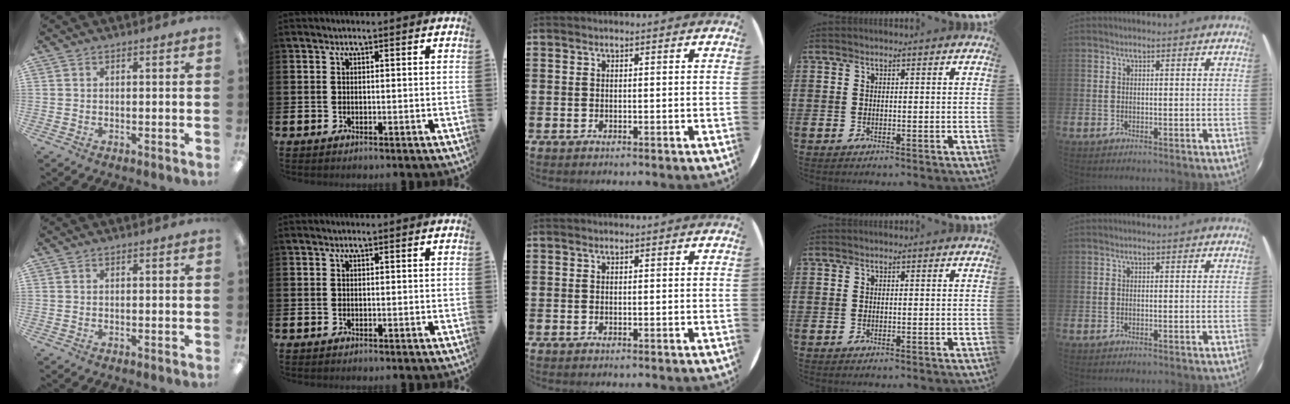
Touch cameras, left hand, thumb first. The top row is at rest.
{}